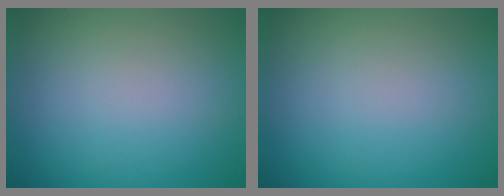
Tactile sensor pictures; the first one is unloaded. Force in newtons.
{"total": 0.0}